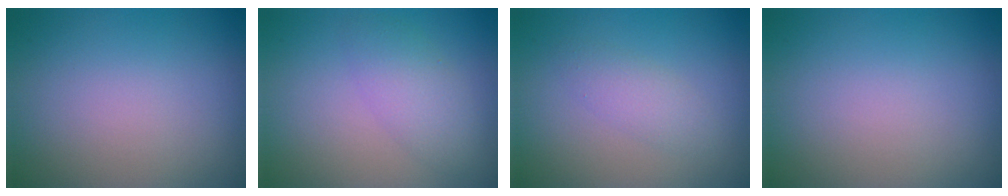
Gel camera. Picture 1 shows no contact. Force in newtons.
{"total": 3.0, "press": 3.0, "slide": 0.1}
{"total": 1.8, "press": 1.8, "slide": 0.1}
{"total": 0.0}